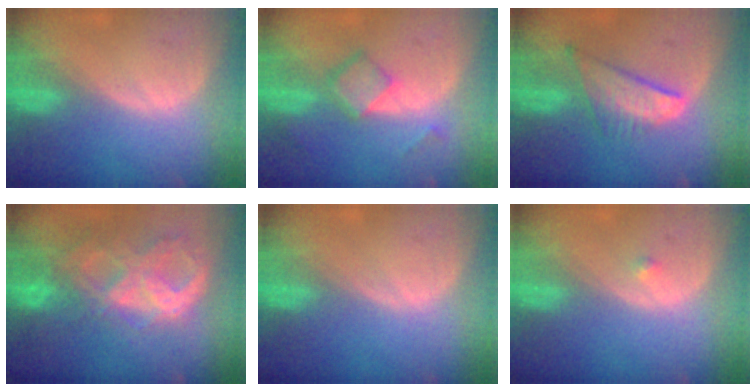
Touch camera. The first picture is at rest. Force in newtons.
{"total": 5.5, "press": 4.8, "slide": 2.8}
{"total": 7.9, "press": 6.7, "slide": 4.3}
{"total": 10.5, "press": 8.9, "slide": 5.7}
{"total": 0.0}
{"total": 0.8, "press": 0.6, "slide": 0.4}